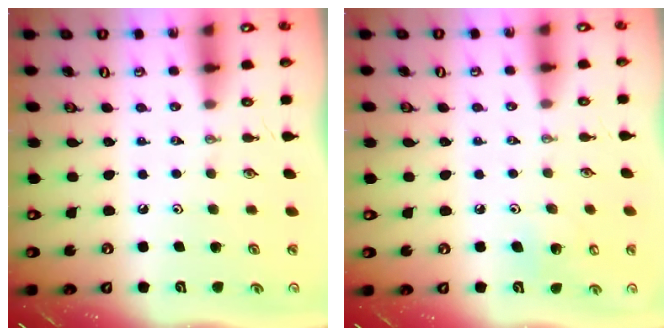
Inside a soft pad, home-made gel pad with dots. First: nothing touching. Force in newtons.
{"total": 6.8, "press": 6.8, "slide": 0.7}